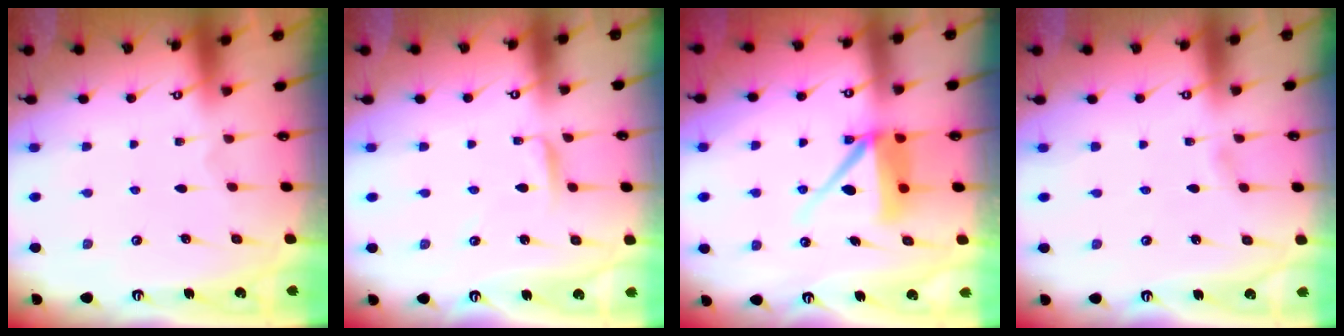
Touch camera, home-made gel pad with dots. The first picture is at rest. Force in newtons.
{"total": 4.2, "press": 4.1, "slide": 0.4}
{"total": 10.0, "press": 10.0, "slide": 1.2}
{"total": 1.6, "press": 1.6, "slide": 0.2}